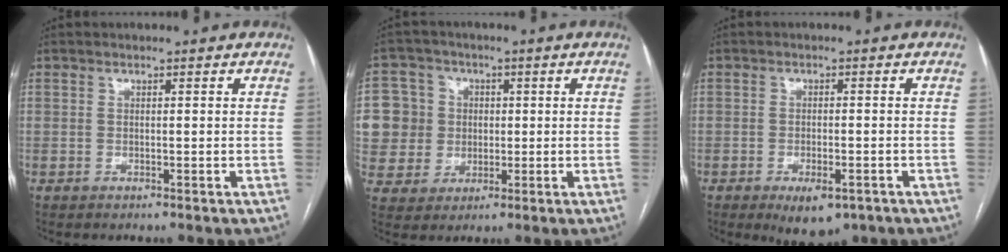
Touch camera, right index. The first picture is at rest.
{"total": 10.6, "force": [1.1, 10.5, 1.6], "torque": [-0.049, 0.039, 0.034]}
{"total": 5.9, "force": [-3.4, 2.4, 4.2], "torque": [-0.061, -0.007, -0.040]}